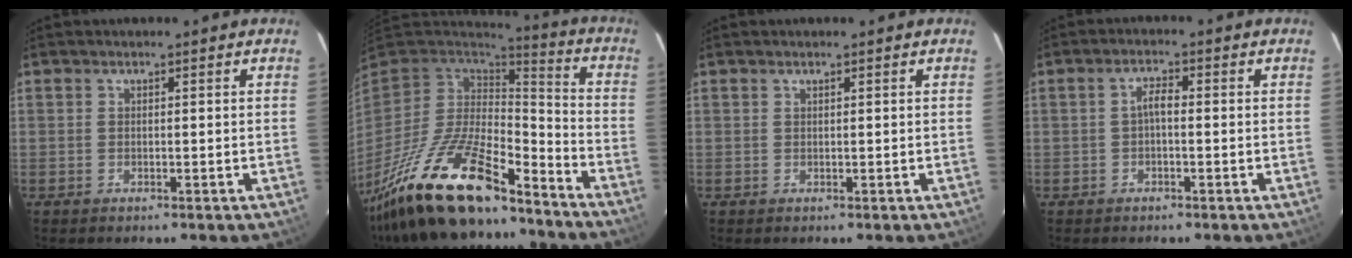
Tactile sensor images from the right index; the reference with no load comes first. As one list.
[{"total": 24.6, "force": [-17.4, 7.6, 15.7], "torque": [-0.309, -0.039, -0.301]}, {"total": 0.0}, {"total": 2.1, "force": [-0.4, 0.7, 2.0], "torque": [-0.039, 0.010, -0.008]}]